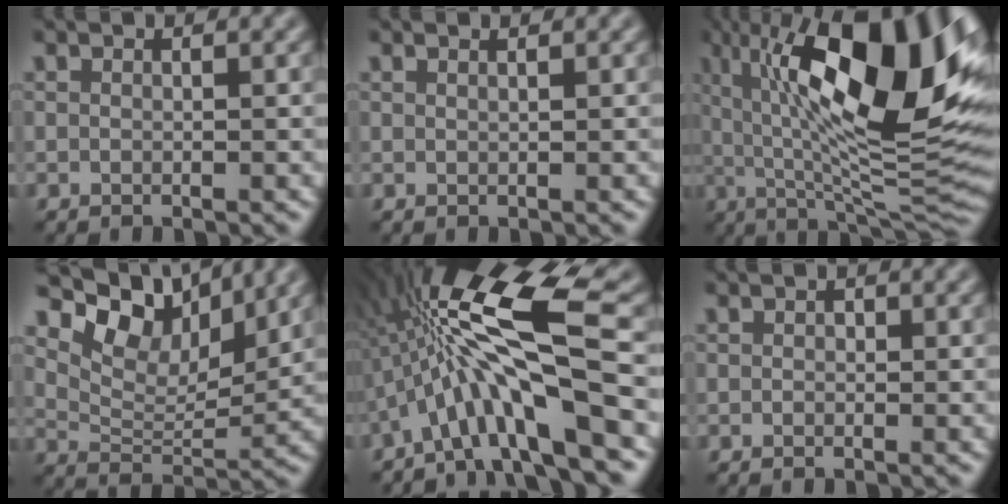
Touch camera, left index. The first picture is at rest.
{"total": 0.7, "force": [0.5, 0.2, 0.4], "torque": [-0.002, 0.002, 0.002]}
{"total": 16.3, "force": [4.3, 5.0, 14.9], "torque": [-0.222, 0.008, 0.064]}
{"total": 7.7, "force": [5.1, 3.7, 4.3], "torque": [-0.072, 0.003, 0.089]}
{"total": 12.0, "force": [-1.7, 2.2, 11.7], "torque": [-0.205, 0.031, -0.030]}
{"total": 0.0}